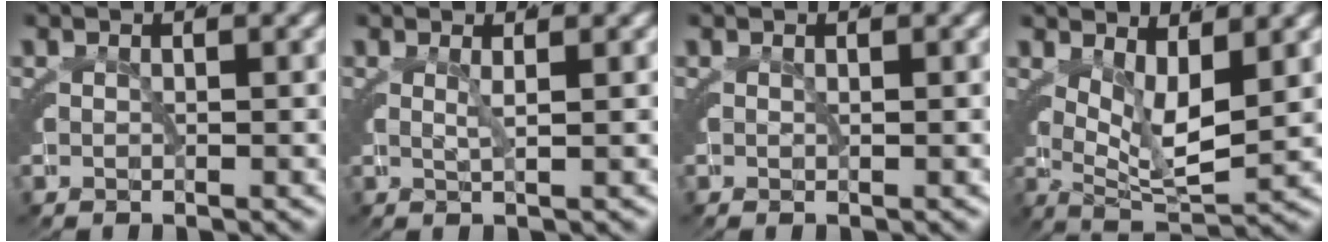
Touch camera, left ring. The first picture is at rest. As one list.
[{"total": 1.6, "force": [0.9, -0.7, 1.2], "torque": [-0.019, -0.005, 0.018]}, {"total": 0.0}, {"total": 5.8, "force": [2.1, 2.0, 5.0], "torque": [-0.076, -0.013, 0.041]}]